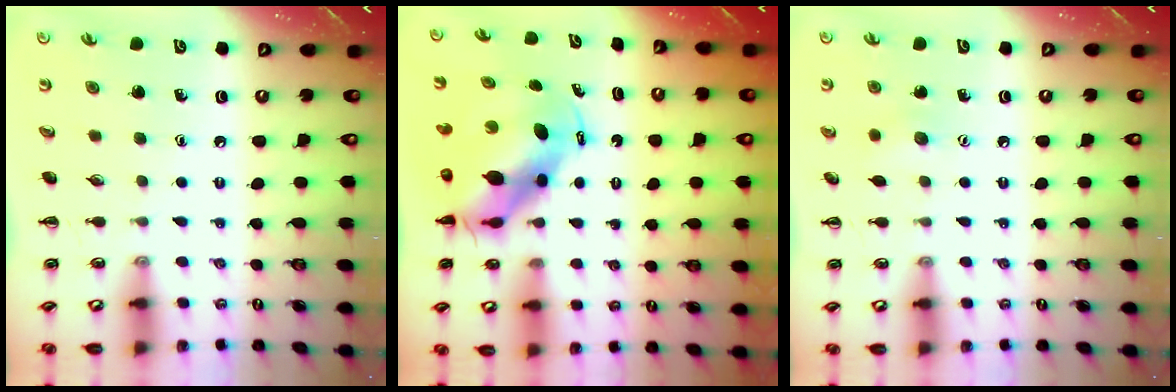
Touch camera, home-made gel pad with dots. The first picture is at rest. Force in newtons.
{"total": 8.6, "press": 8.3, "slide": 2.2}
{"total": 6.0, "press": 5.8, "slide": 1.5}